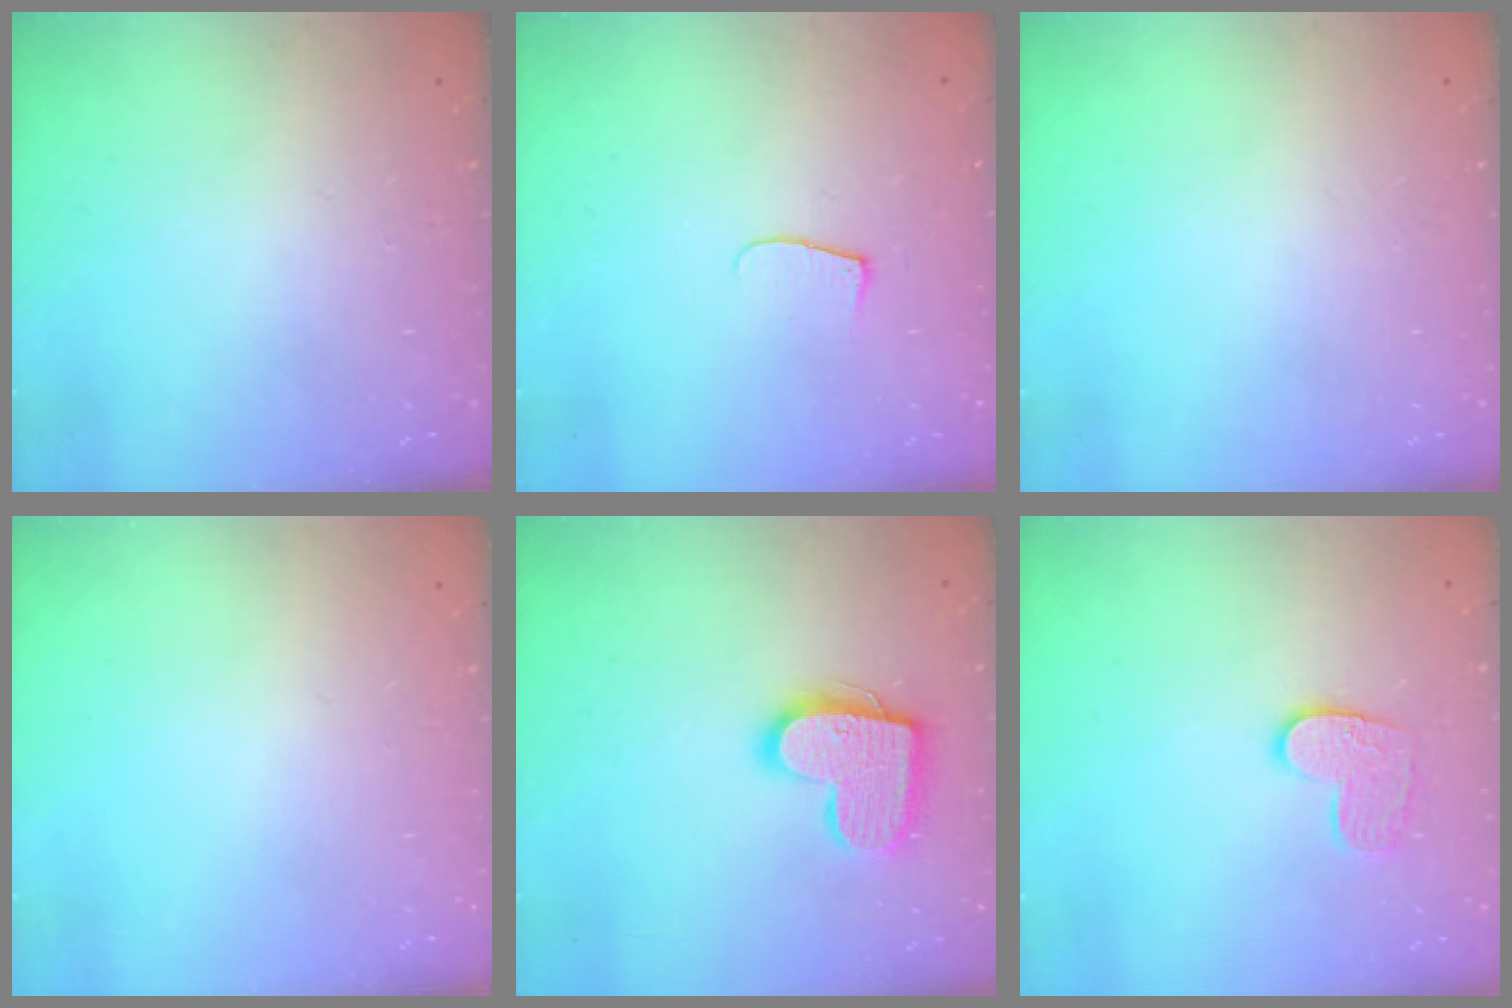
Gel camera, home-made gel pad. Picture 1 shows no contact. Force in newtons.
{"total": 5.3, "press": 5.2, "slide": 0.6}
{"total": 0.0}
{"total": 0.0}
{"total": 14.9, "press": 14.9, "slide": 1.0}
{"total": 9.5, "press": 9.5, "slide": 0.6}